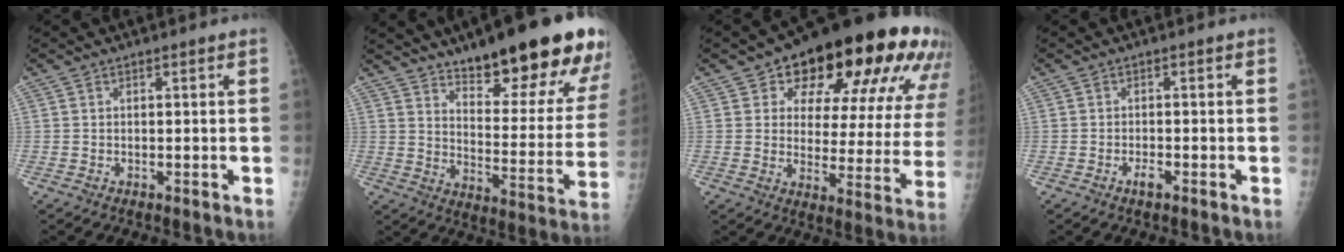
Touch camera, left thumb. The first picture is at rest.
{"total": 25.7, "force": [17.3, 7.0, 17.7], "torque": [-0.204, -0.080, 0.244]}
{"total": 25.8, "force": [13.3, 12.2, 18.4], "torque": [-0.218, -0.014, 0.179]}
{"total": 1.6, "force": [-1.0, 0.6, 1.1], "torque": [-0.023, 0.004, -0.019]}